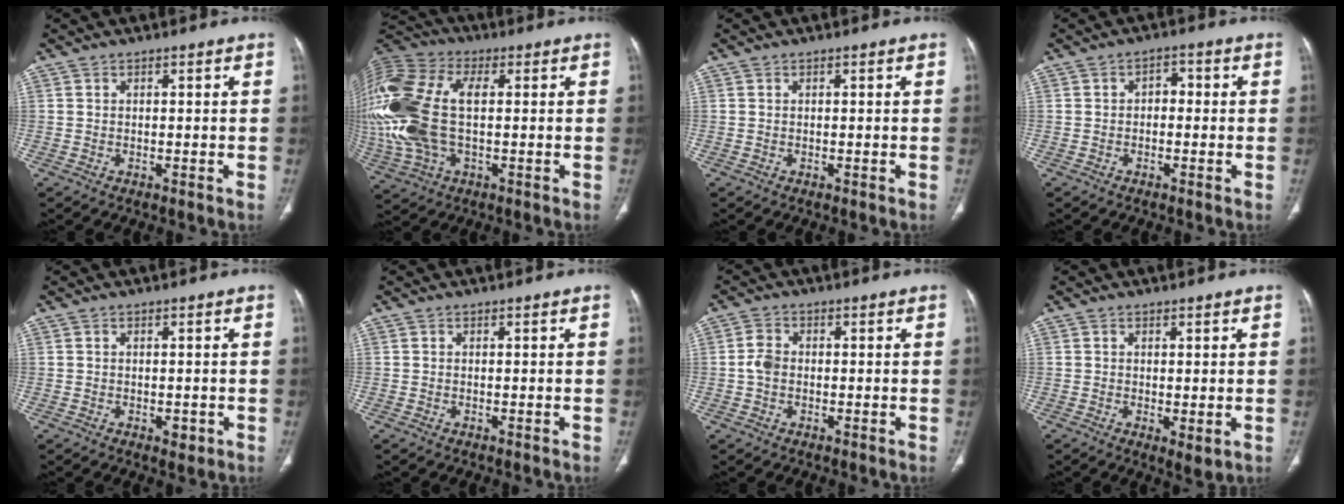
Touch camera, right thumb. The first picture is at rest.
{"total": 24.0, "force": [1.3, 13.4, 19.9], "torque": [-0.501, 0.015, 0.028]}
{"total": 0.0}
{"total": 2.6, "force": [-0.3, 1.8, 1.8], "torque": [-0.016, 0.013, -0.015]}
{"total": 1.9, "force": [-0.5, 1.1, 1.5], "torque": [-0.013, -0.001, -0.003]}
{"total": 0.0}
{"total": 3.2, "force": [-0.3, 2.3, 2.1], "torque": [-0.042, 0.007, -0.012]}
{"total": 2.7, "force": [-0.3, 1.0, 2.5], "torque": [-0.043, -0.013, -0.003]}